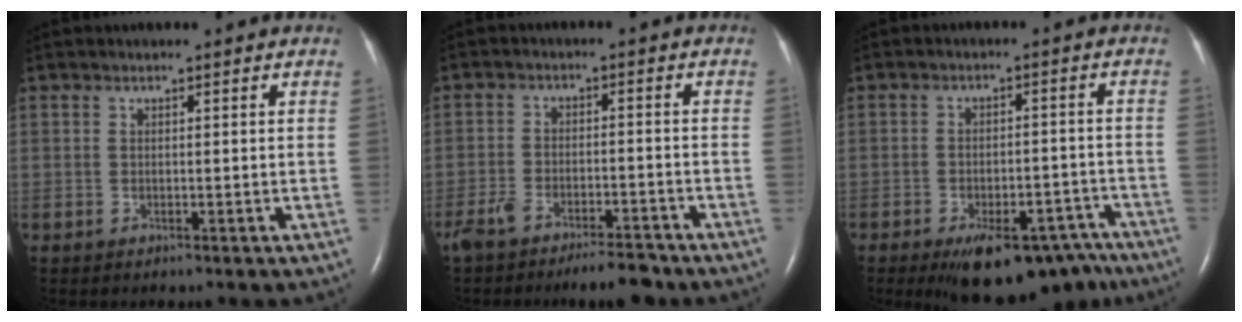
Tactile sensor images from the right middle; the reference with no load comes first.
{"total": 7.8, "force": [-6.5, 2.0, 3.9], "torque": [-0.069, 0.000, -0.108]}
{"total": 14.7, "force": [-10.9, 6.1, 7.7], "torque": [-0.088, 0.011, -0.145]}